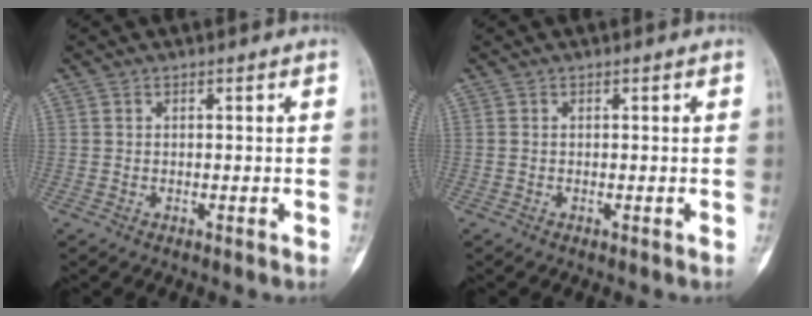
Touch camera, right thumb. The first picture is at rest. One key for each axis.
{"total": 0.0}